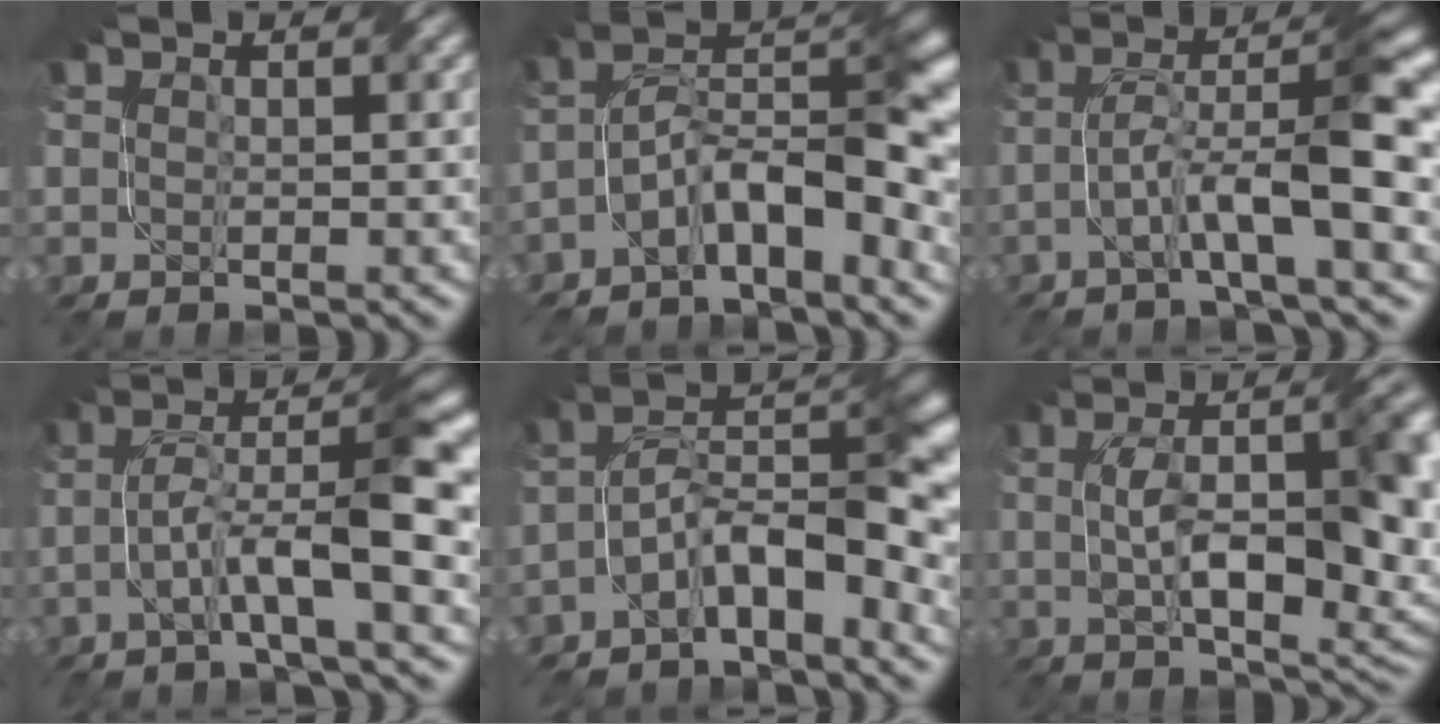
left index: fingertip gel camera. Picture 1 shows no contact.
{"total": 8.1, "force": [-3.5, 2.9, 6.7], "torque": [-0.102, 0.019, -0.069]}
{"total": 7.8, "force": [-1.9, 1.2, 7.5], "torque": [-0.132, 0.024, -0.038]}
{"total": 7.9, "force": [-1.8, 1.3, 7.6], "torque": [-0.136, 0.024, -0.035]}
{"total": 8.2, "force": [-3.3, 3.1, 6.8], "torque": [-0.102, 0.020, -0.065]}
{"total": 12.8, "force": [0.1, 4.8, 11.8], "torque": [-0.171, 0.003, 0.003]}